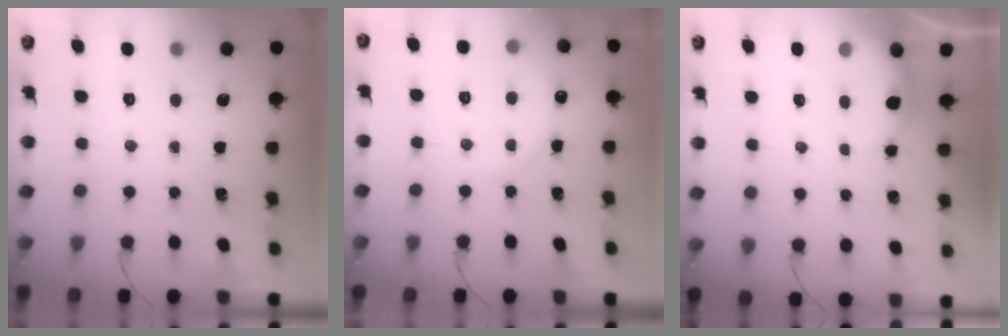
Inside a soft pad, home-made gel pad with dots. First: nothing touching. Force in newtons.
{"total": 6.7, "press": 6.6, "slide": 1.4}
{"total": 2.7, "press": 2.5, "slide": 0.8}